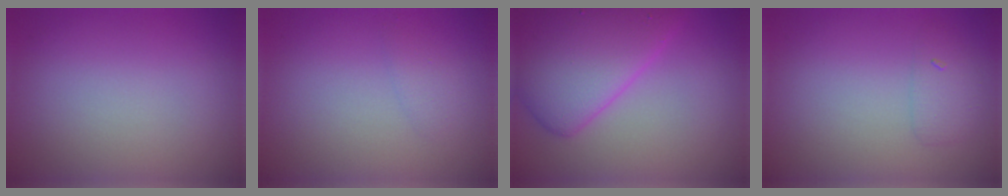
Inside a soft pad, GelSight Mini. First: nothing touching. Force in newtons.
{"total": 0.9, "press": 0.9, "slide": 0.1}
{"total": 7.2, "press": 7.2, "slide": 0.2}
{"total": 1.5, "press": 1.5, "slide": 0.0}